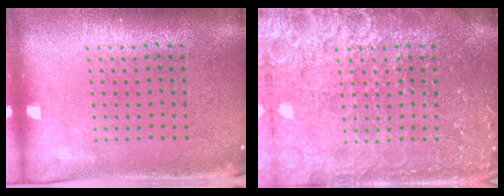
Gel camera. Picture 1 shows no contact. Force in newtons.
{"total": 6.9, "press": 6.8, "slide": 0.9}